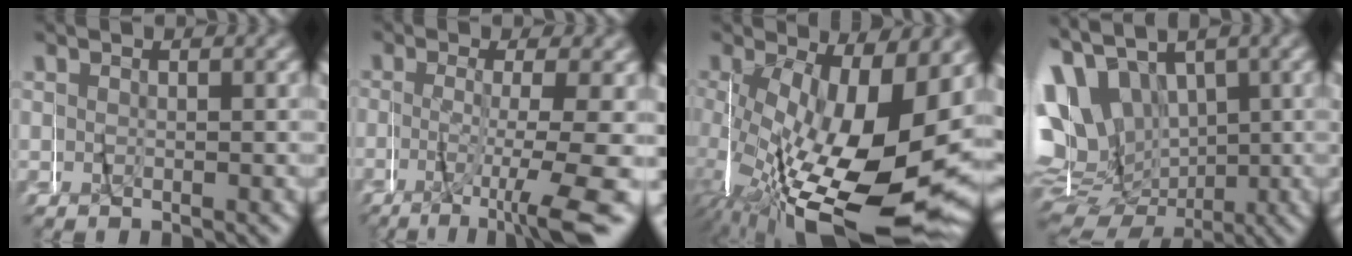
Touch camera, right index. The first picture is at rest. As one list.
[{"total": 6.4, "force": [-3.0, 0.9, 5.6], "torque": [-0.079, -0.012, -0.041]}, {"total": 16.2, "force": [-3.7, 7.0, 14.1], "torque": [-0.247, -0.049, -0.020]}, {"total": 13.6, "force": [0.2, 11.9, 6.6], "torque": [-0.139, -0.020, 0.005]}]